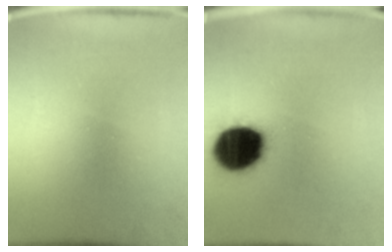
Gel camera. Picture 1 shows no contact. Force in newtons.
{"total": 18.8}